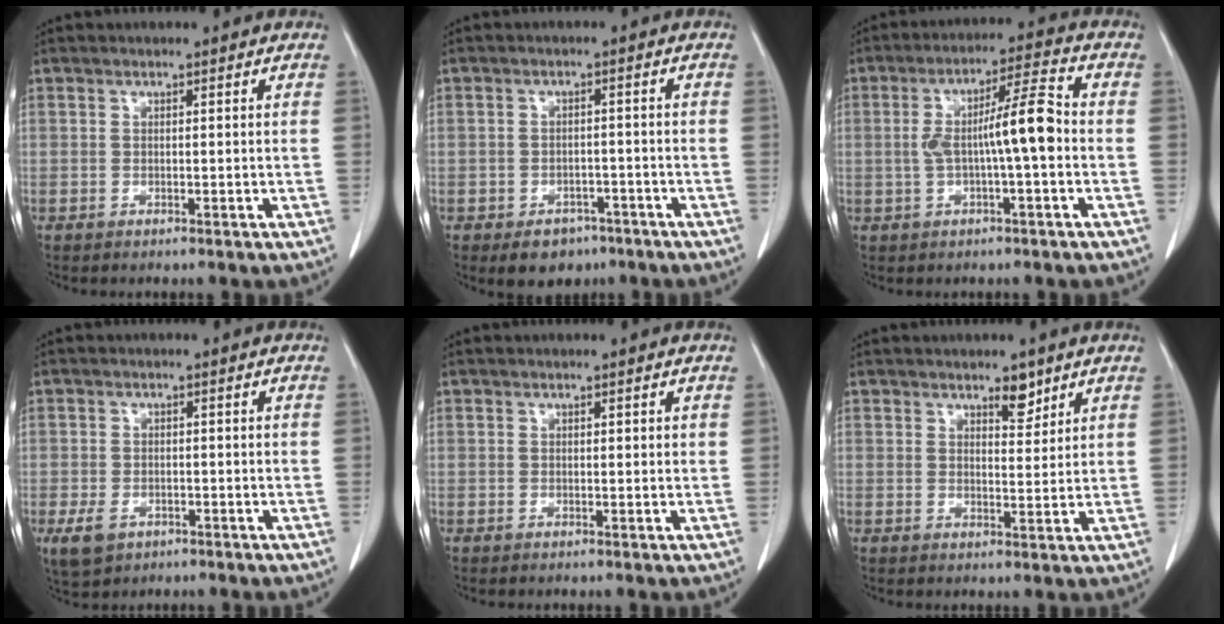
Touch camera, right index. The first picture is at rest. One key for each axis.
{"total": 5.1, "fx": -3.3, "fy": 3.3, "fz": 1.9, "tx": -0.023, "ty": 0.004, "tz": -0.042}
{"total": 8.8, "fx": -0.7, "fy": 0.6, "fz": 8.7, "tx": -0.153, "ty": 0.022, "tz": -0.015}
{"total": 4.0, "fx": -1.9, "fy": 2.8, "fz": 2.2, "tx": -0.046, "ty": -0.003, "tz": -0.019}
{"total": 0.6, "fx": 0.2, "fy": 0.2, "fz": 0.5, "tx": -0.006, "ty": 0.001, "tz": 0.003}
{"total": 3.2, "fx": 2.3, "fy": 1.2, "fz": 1.8, "tx": -0.024, "ty": -0.006, "tz": 0.036}